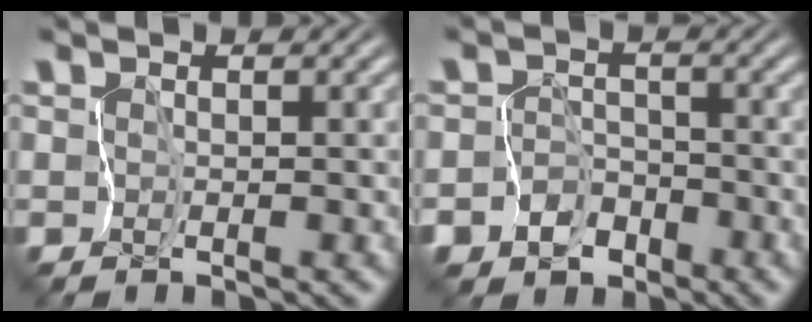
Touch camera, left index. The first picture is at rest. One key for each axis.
{"total": 5.5, "fx": -3.5, "fy": 4.3, "fz": 0.2, "tx": 0.025, "ty": -0.006, "tz": -0.069}